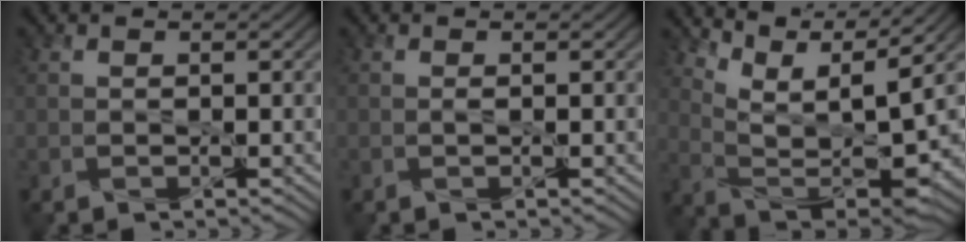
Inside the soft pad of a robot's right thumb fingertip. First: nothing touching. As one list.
[{"total": 0.6, "force": [-0.4, -0.2, 0.4], "torque": [-0.011, 0.001, -0.008]}, {"total": 9.7, "force": [6.7, 2.0, 6.7], "torque": [-0.151, -0.003, 0.125]}]